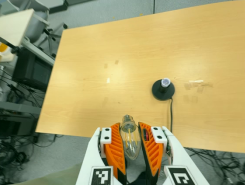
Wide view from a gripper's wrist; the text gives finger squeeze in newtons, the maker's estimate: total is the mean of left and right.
{"total": 21.0, "left": 22.9, "right": 19.1}